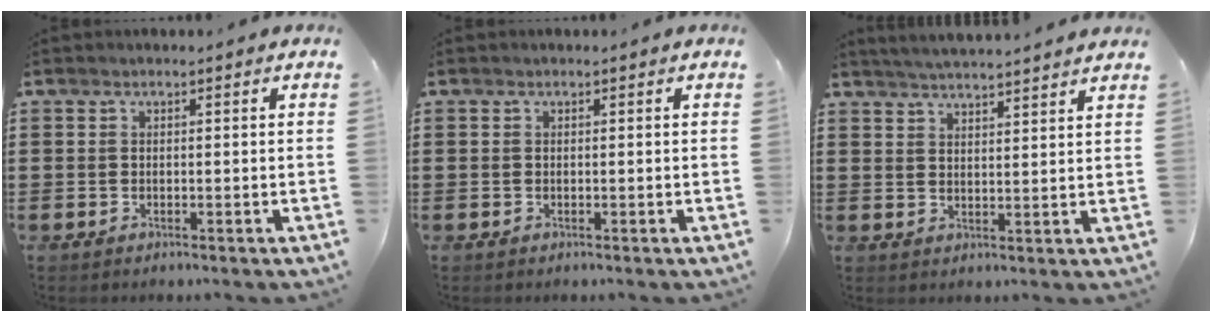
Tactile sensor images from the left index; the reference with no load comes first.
{"total": 0.0}
{"total": 3.8, "force": [3.7, -0.8, 0.3], "torque": [-0.017, -0.016, 0.065]}